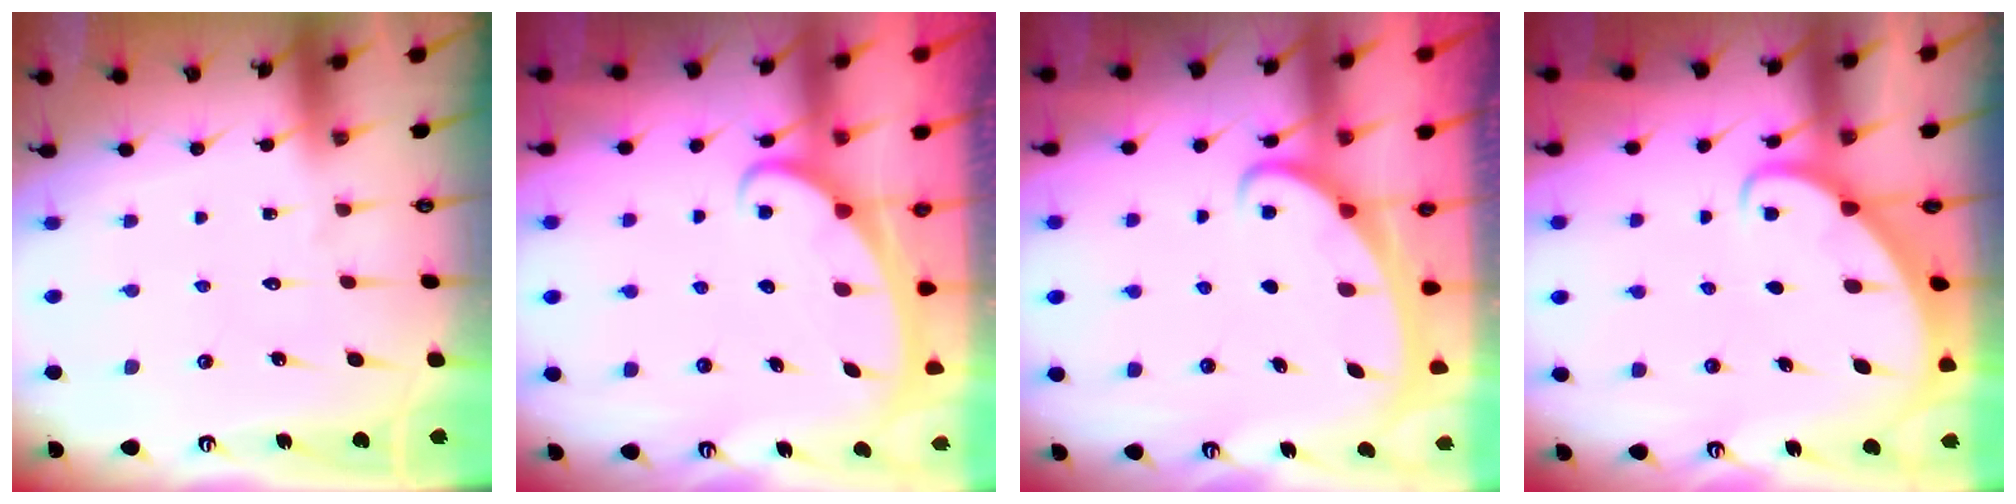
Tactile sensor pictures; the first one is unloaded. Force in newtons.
{"total": 2.4, "press": 2.4, "slide": 0.3}
{"total": 2.0, "press": 2.0, "slide": 0.4}
{"total": 2.7, "press": 2.6, "slide": 0.4}